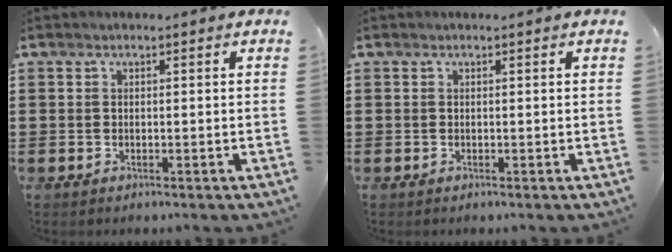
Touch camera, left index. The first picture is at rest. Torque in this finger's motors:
{"motor_torque": [-0.97, 1.17, 0.03, -0.01]}